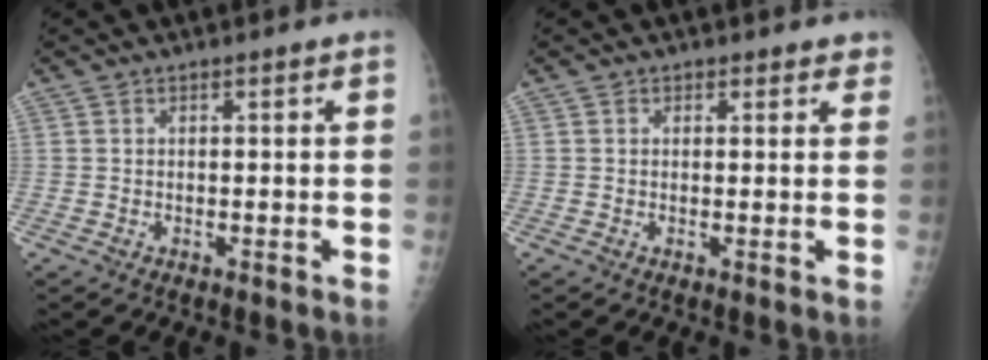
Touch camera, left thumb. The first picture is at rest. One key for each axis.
{"total": 1.7, "fx": 1.2, "fy": 1.2, "fz": 0.2, "tx": 0.022, "ty": -0.004, "tz": 0.007}